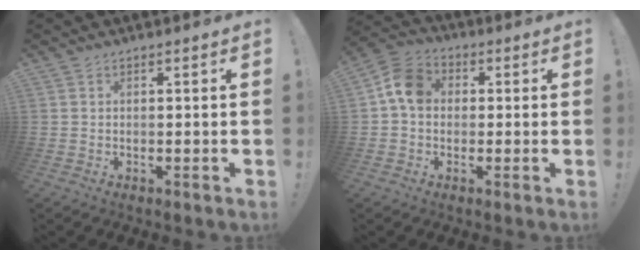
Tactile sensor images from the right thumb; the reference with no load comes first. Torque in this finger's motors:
{"motor_torque": [1.16, 1.29, 0.96, -0.09, 0.06]}